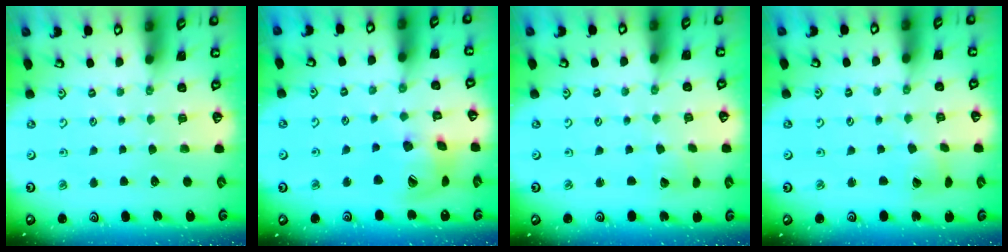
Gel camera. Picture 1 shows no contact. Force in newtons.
{"total": 16.1, "press": 16.0, "slide": 2.5}
{"total": 2.0, "press": 2.0, "slide": 0.2}
{"total": 4.1, "press": 4.1, "slide": 0.5}